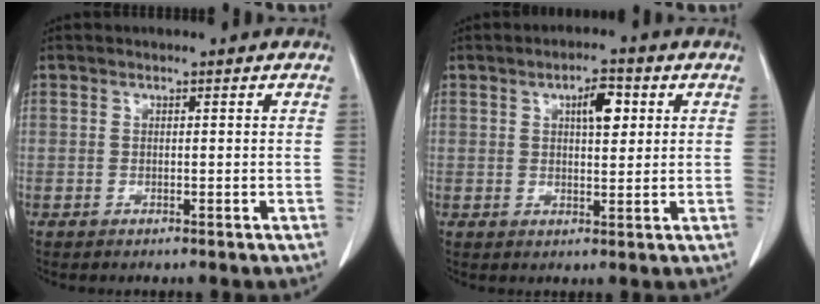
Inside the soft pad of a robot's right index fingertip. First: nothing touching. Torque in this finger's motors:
{"motor_torque": [0.42, 0.41, 0.10, 0.05]}